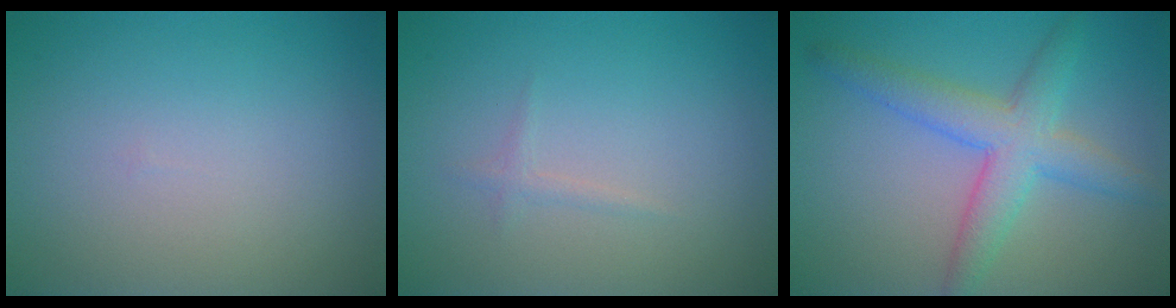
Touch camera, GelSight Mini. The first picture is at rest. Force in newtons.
{"total": 0.7, "press": 0.7, "slide": 0.0}
{"total": 4.7, "press": 4.7, "slide": 0.0}